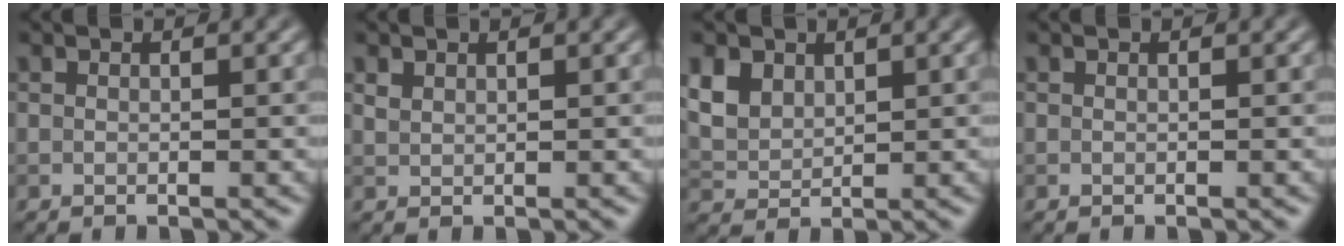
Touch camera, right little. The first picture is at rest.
{"total": 0.9, "force": [0.7, 0.5, 0.3], "torque": [-0.010, 0.000, 0.018]}
{"total": 4.8, "force": [2.4, 3.3, 2.5], "torque": [-0.075, 0.009, 0.053]}
{"total": 0.0}